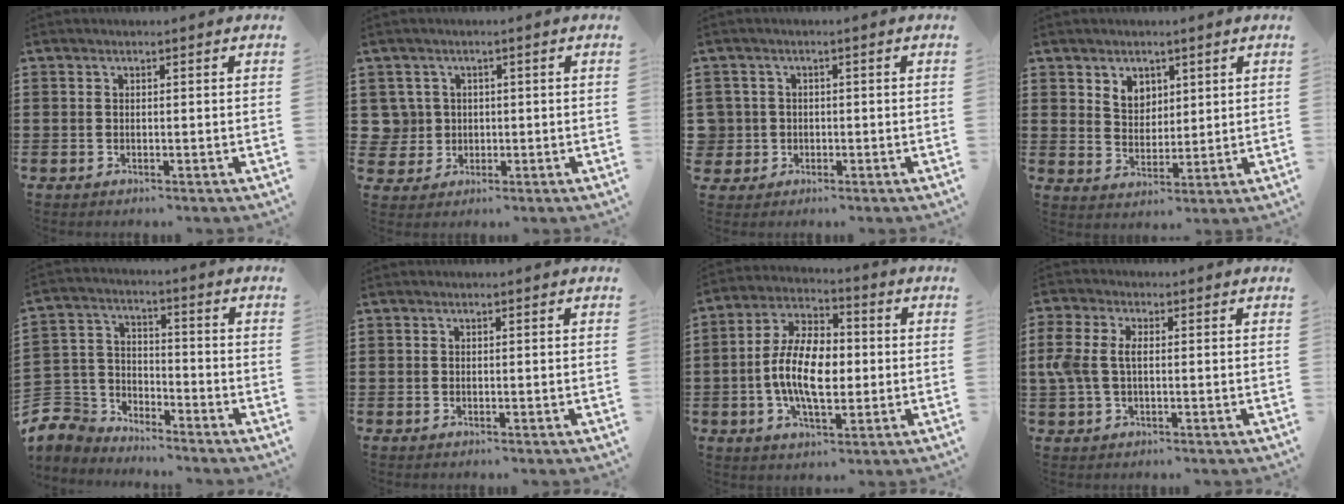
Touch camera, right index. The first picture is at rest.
{"total": 3.9, "force": [0.4, 3.8, 0.5], "torque": [-0.036, 0.011, 0.004]}
{"total": 2.7, "force": [-0.3, 2.7, 0.2], "torque": [-0.026, 0.006, -0.014]}
{"total": 4.2, "force": [2.8, 3.1, 0.9], "torque": [-0.031, 0.009, 0.051]}
{"total": 5.7, "force": [-4.9, 3.0, 0.0], "torque": [-0.042, -0.002, -0.109]}
{"total": 0.0}
{"total": 10.2, "force": [-1.2, 5.4, 8.6], "torque": [-0.193, 0.005, -0.028]}
{"total": 4.8, "force": [0.1, 2.8, 3.9], "torque": [-0.108, -0.003, -0.008]}